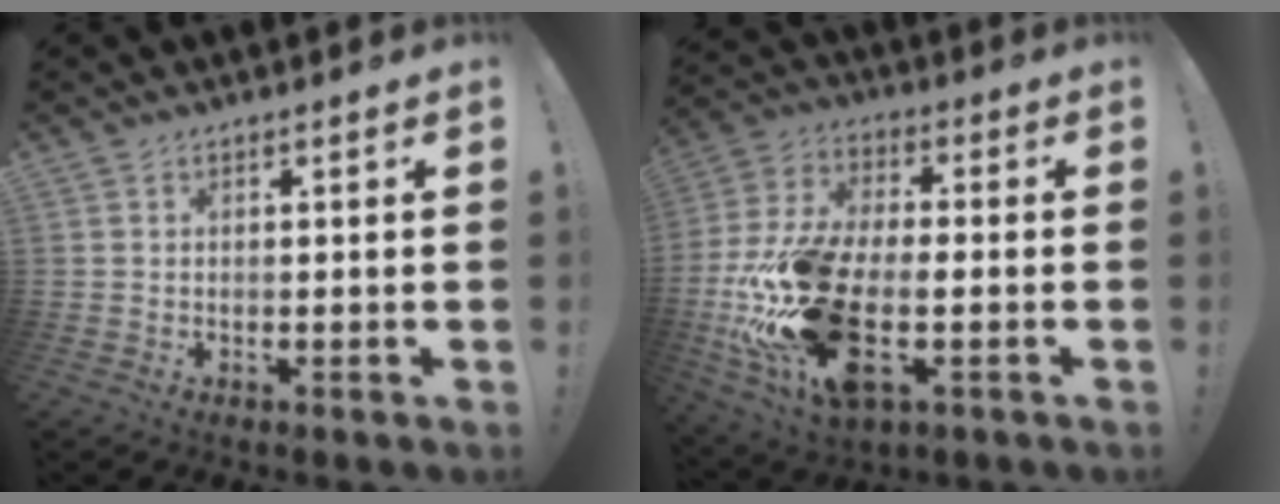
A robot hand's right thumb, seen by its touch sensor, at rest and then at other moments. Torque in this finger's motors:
{"motor_torque": [2.91, 2.09, 2.15, -0.61, 0.53]}